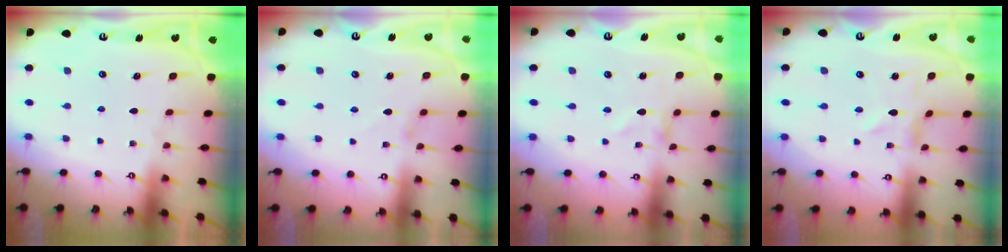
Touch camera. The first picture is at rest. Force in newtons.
{"total": 1.6, "press": 1.5, "slide": 0.4}
{"total": 0.9, "press": 0.9, "slide": 0.1}
{"total": 0.5, "press": 0.5, "slide": 0.2}